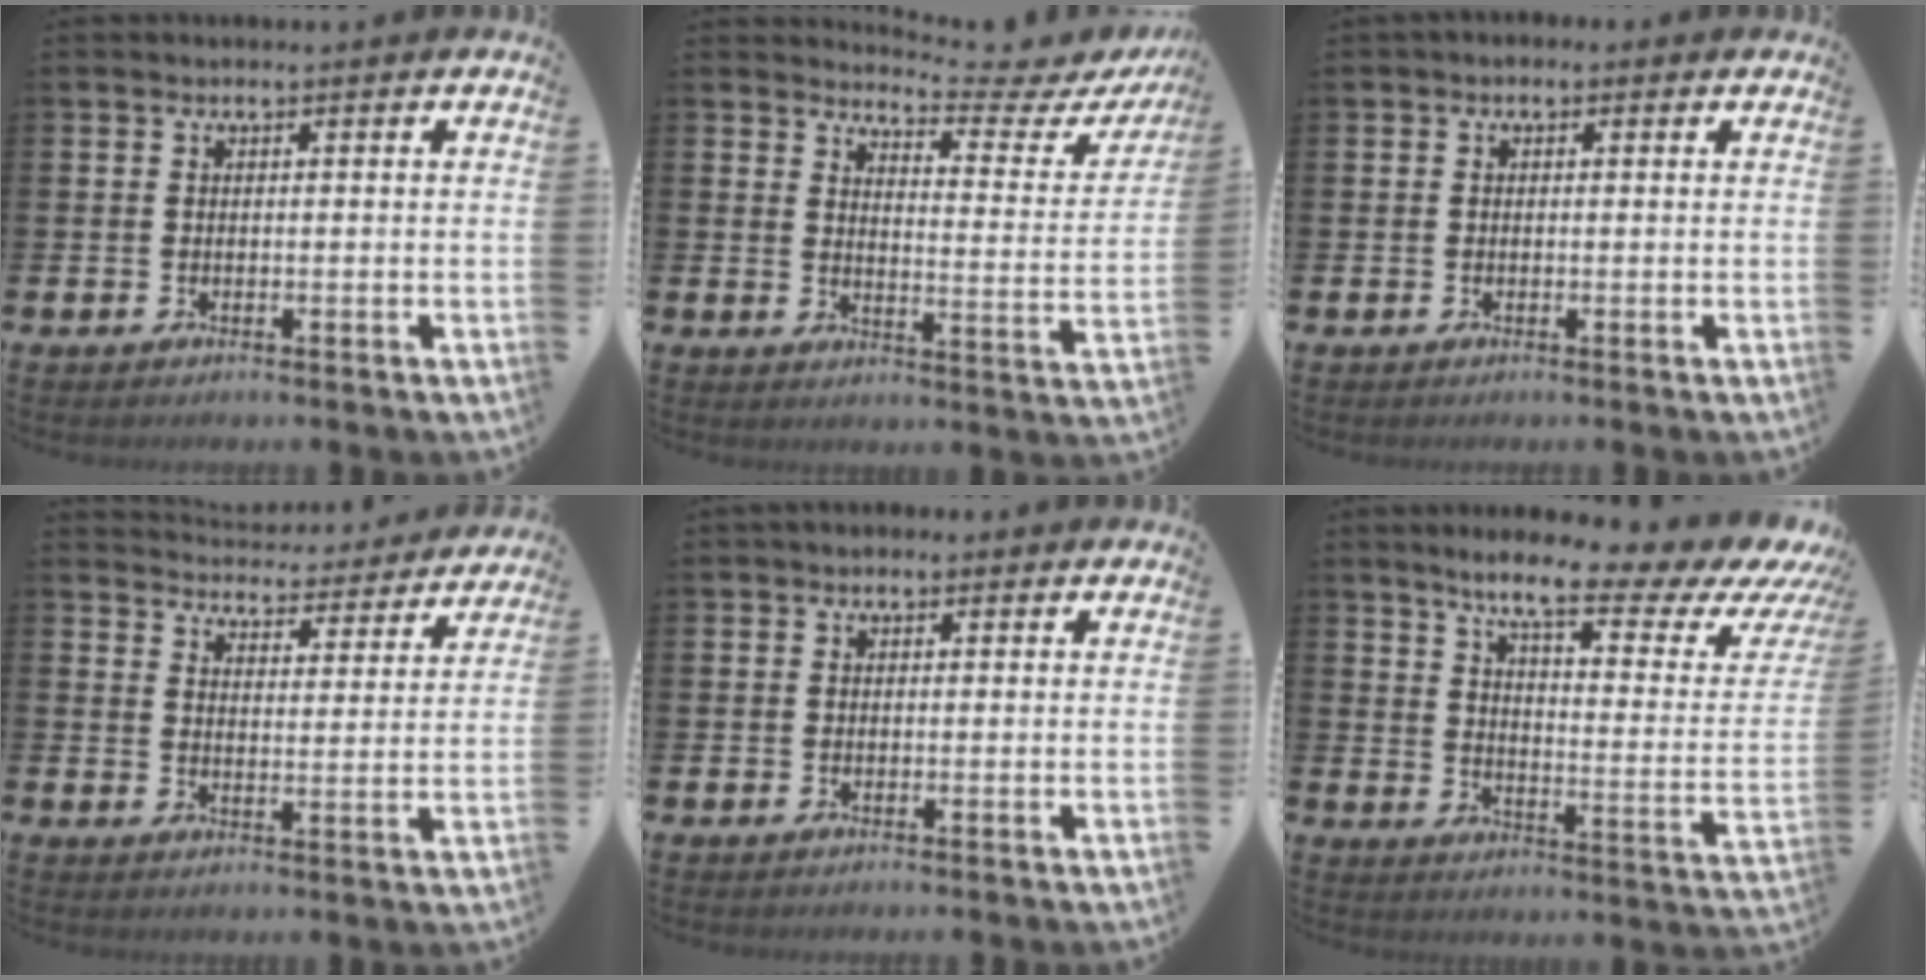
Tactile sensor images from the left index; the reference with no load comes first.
{"total": 4.8, "force": [4.6, 0.4, 1.5], "torque": [-0.036, -0.044, 0.070]}
{"total": 0.7, "force": [0.2, 0.7, 0.3], "torque": [-0.002, 0.006, 0.001]}
{"total": 4.7, "force": [4.7, 0.5, 0.0], "torque": [-0.017, -0.044, 0.078]}
{"total": 1.0, "force": [0.6, 0.7, 0.3], "torque": [0.004, 0.004, 0.007]}
{"total": 9.1, "force": [6.8, 1.9, 5.7], "torque": [-0.100, -0.054, 0.100]}